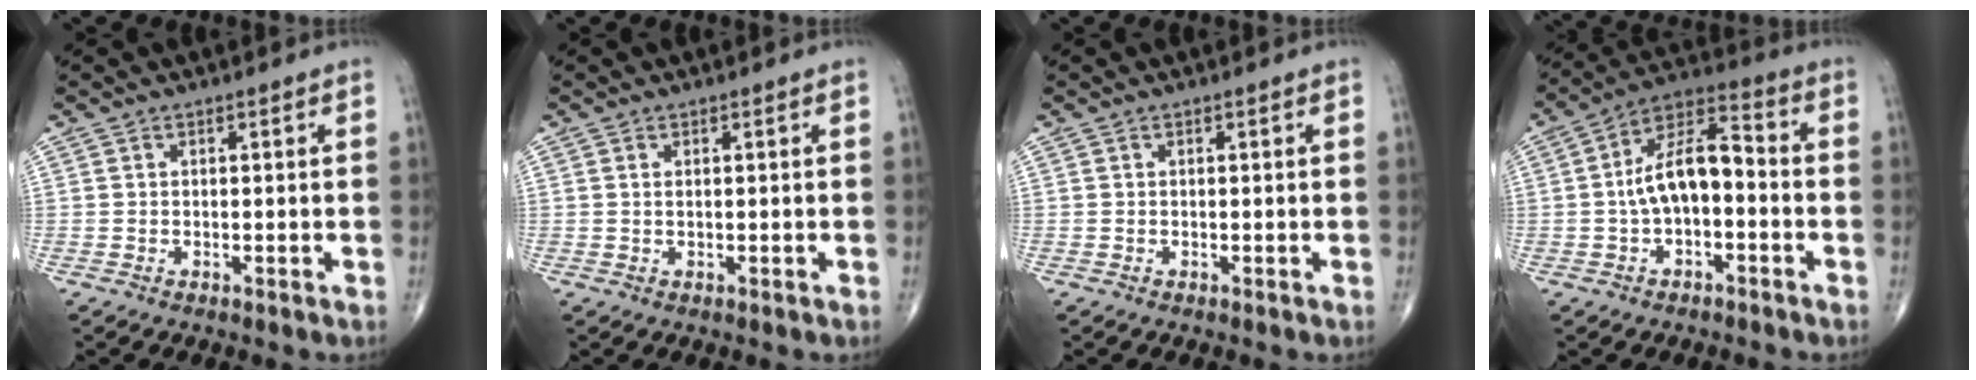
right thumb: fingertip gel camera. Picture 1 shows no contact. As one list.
[{"total": 0.5, "force": [0.3, 0.2, 0.4], "torque": [-0.013, 0.003, 0.007]}, {"total": 0.0}, {"total": 11.4, "force": [-1.3, 5.8, 9.7], "torque": [-0.167, 0.046, -0.032]}]